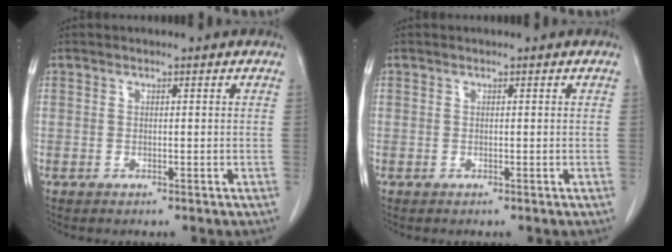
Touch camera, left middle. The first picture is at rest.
{"total": 0.0}